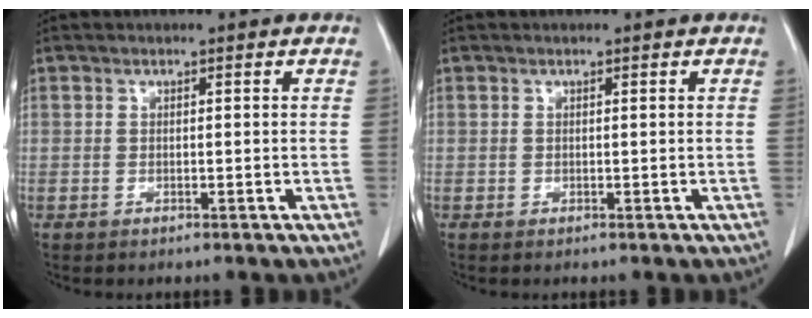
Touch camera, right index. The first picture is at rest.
{"total": 0.0}